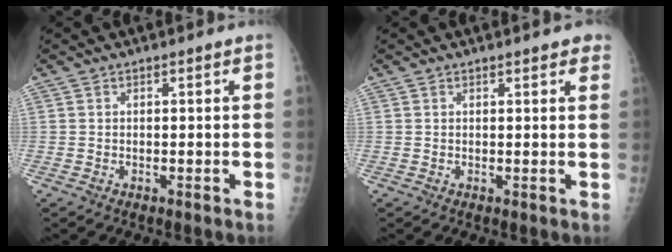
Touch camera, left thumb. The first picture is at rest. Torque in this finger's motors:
{"motor_torque": [0.19, -0.21, -0.14, -0.06, 0.00]}